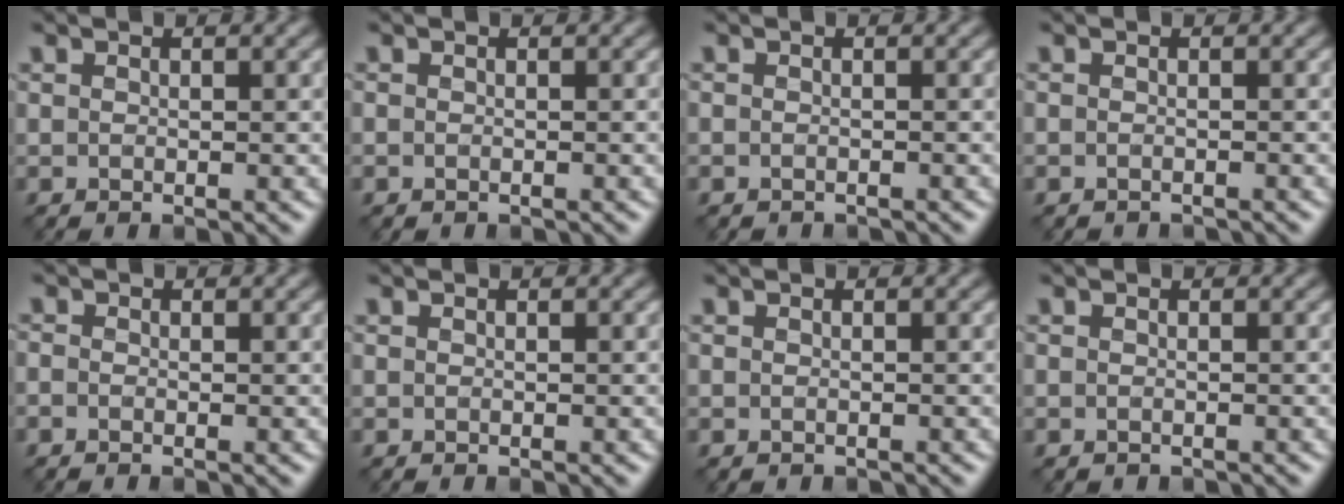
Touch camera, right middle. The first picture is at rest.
{"total": 0.6, "force": [-0.6, 0.2, 0.1], "torque": [-0.002, -0.006, -0.009]}
{"total": 1.3, "force": [-1.3, 0.2, 0.0], "torque": [0.003, -0.007, -0.019]}
{"total": 1.5, "force": [-1.4, 0.1, 0.0], "torque": [0.003, -0.007, -0.020]}
{"total": 0.7, "force": [-0.5, 0.4, 0.3], "torque": [-0.007, -0.004, -0.011]}
{"total": 0.0}
{"total": 0.5, "force": [-0.5, 0.2, 0.1], "torque": [-0.002, -0.007, -0.007]}
{"total": 0.7, "force": [-0.6, 0.3, 0.0], "torque": [-0.001, -0.007, -0.009]}